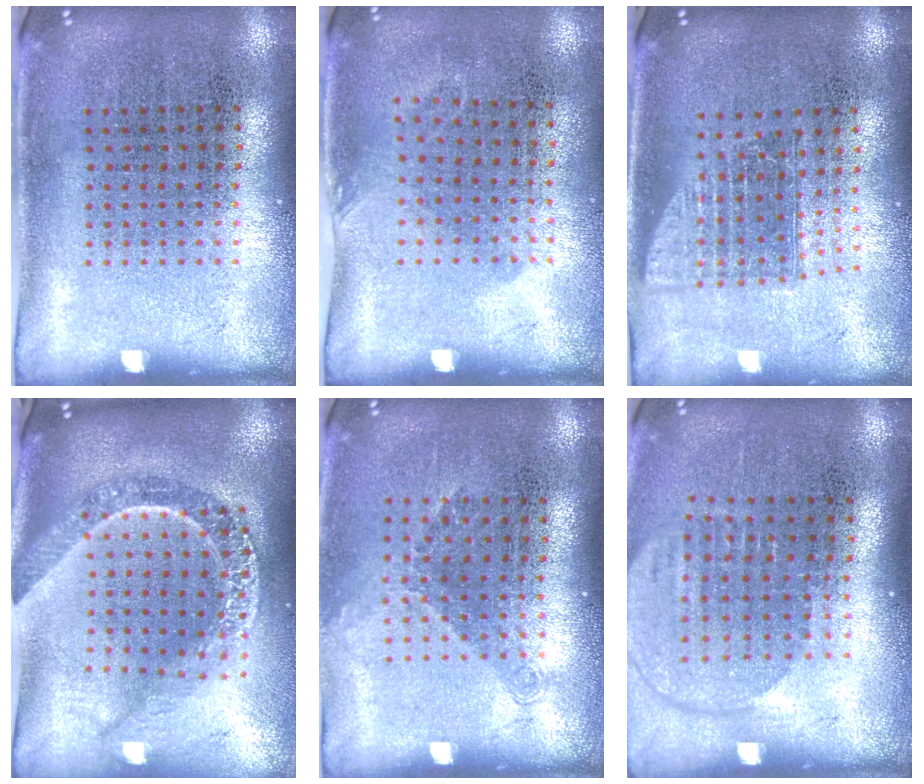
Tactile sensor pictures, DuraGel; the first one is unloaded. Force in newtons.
{"total": 0.8, "press": 0.6, "slide": 0.5}
{"total": 1.6, "press": 1.2, "slide": 0.9}
{"total": 2.7, "press": 2.2, "slide": 1.6}
{"total": 1.2, "press": 0.9, "slide": 0.8}
{"total": 1.7, "press": 1.5, "slide": 0.8}